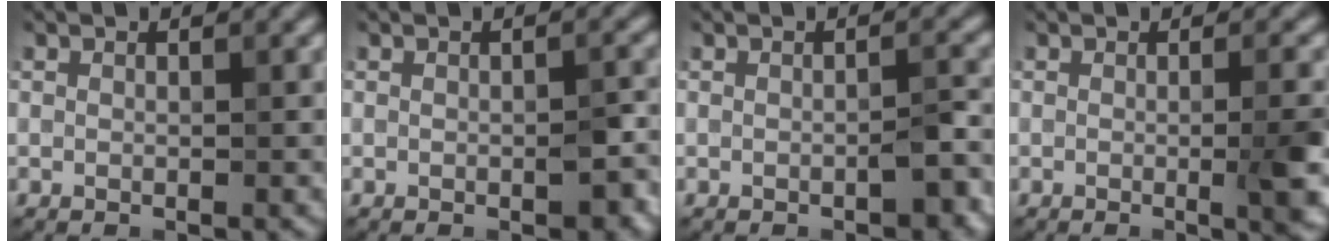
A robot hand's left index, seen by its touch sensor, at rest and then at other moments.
{"total": 2.4, "force": [-0.7, 1.1, 2.1], "torque": [-0.028, -0.002, -0.005]}
{"total": 2.2, "force": [-1.0, 0.7, 1.8], "torque": [-0.024, 0.005, -0.014]}
{"total": 4.9, "force": [-0.5, 1.3, 4.7], "torque": [-0.053, -0.003, -0.007]}